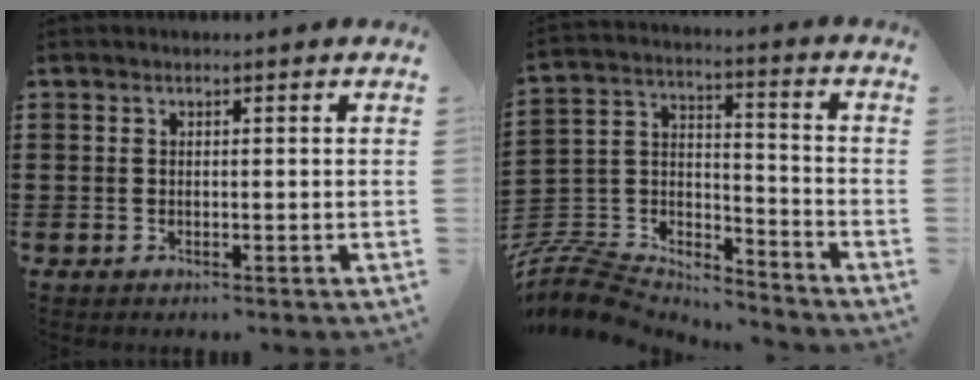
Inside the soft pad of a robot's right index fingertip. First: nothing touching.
{"total": 8.4, "force": [-8.0, 2.2, 1.4], "torque": [-0.052, -0.002, -0.166]}